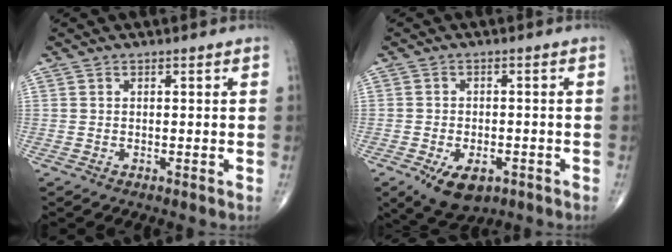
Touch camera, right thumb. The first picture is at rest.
{"total": 8.0, "force": [-4.0, 4.5, 5.3], "torque": [-0.074, 0.007, -0.054]}